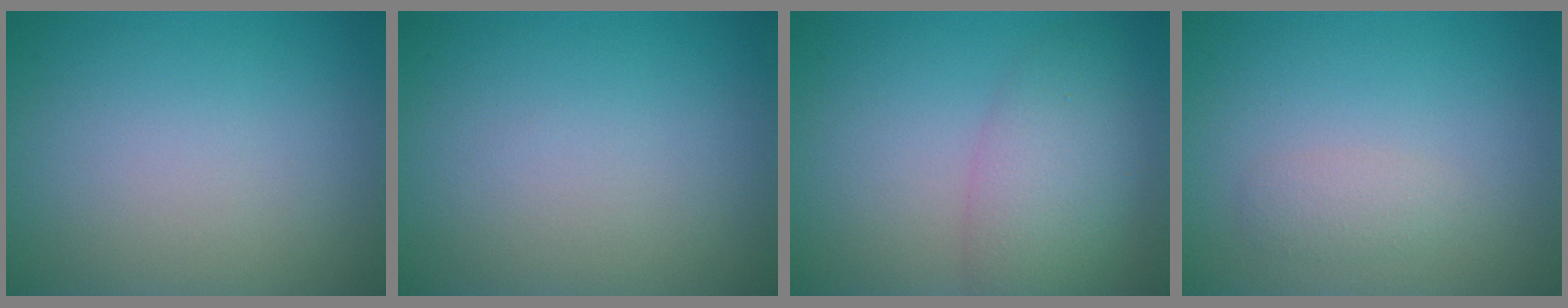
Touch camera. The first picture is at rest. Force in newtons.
{"total": 0.0}
{"total": 4.9, "press": 4.9, "slide": 0.1}
{"total": 1.3, "press": 1.3, "slide": 0.1}